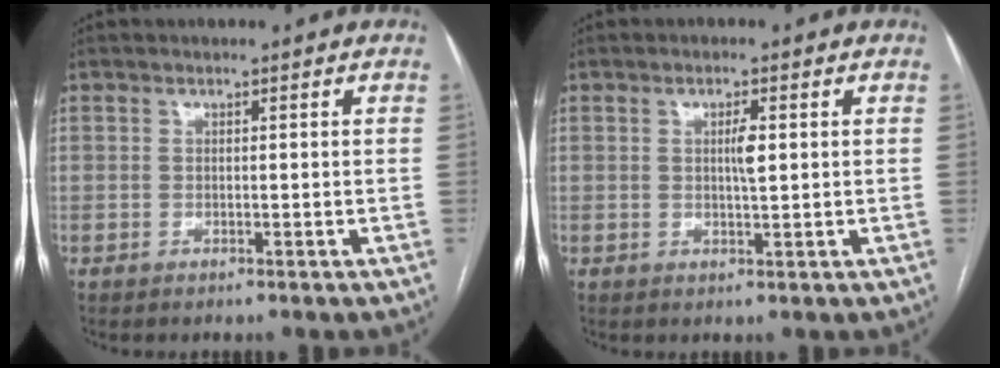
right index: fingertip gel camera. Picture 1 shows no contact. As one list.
[{"total": 2.5, "force": [0.4, 0.3, 2.4], "torque": [-0.042, 0.000, 0.007]}]